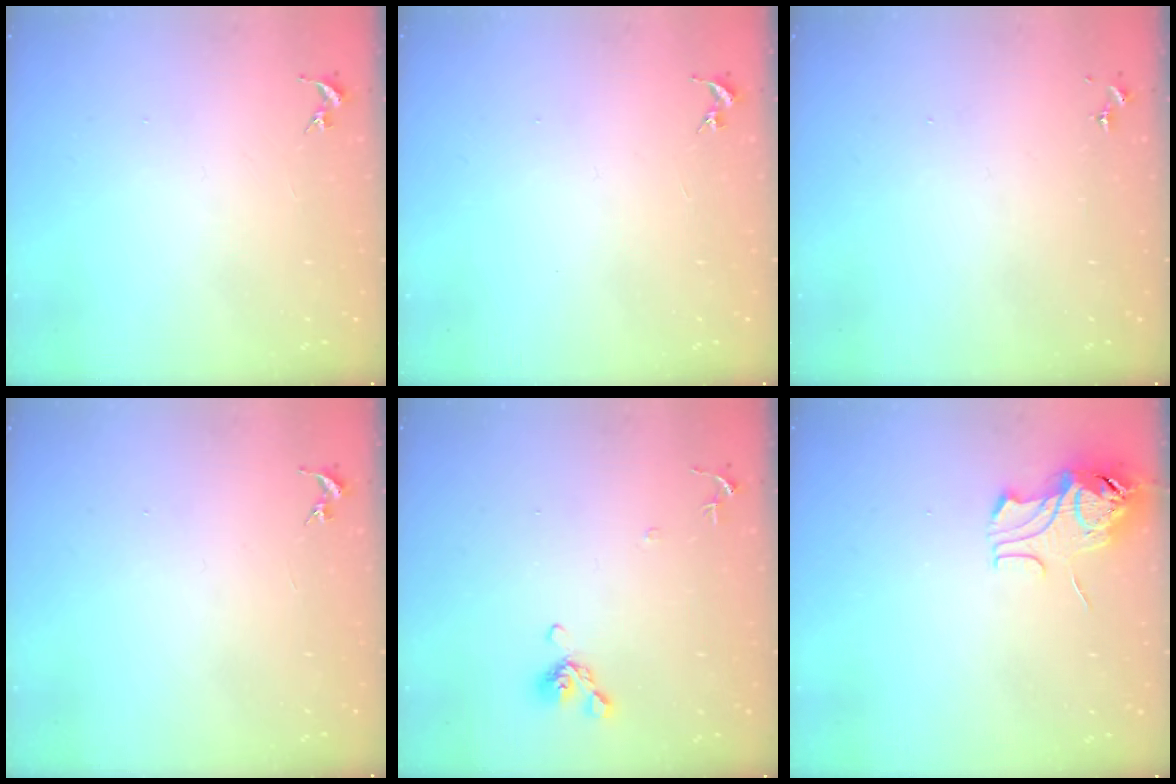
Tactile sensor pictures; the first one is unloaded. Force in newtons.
{"total": 0.0}
{"total": 0.0}
{"total": 0.0}
{"total": 8.7, "press": 8.5, "slide": 1.8}
{"total": 10.2, "press": 10.2, "slide": 1.2}